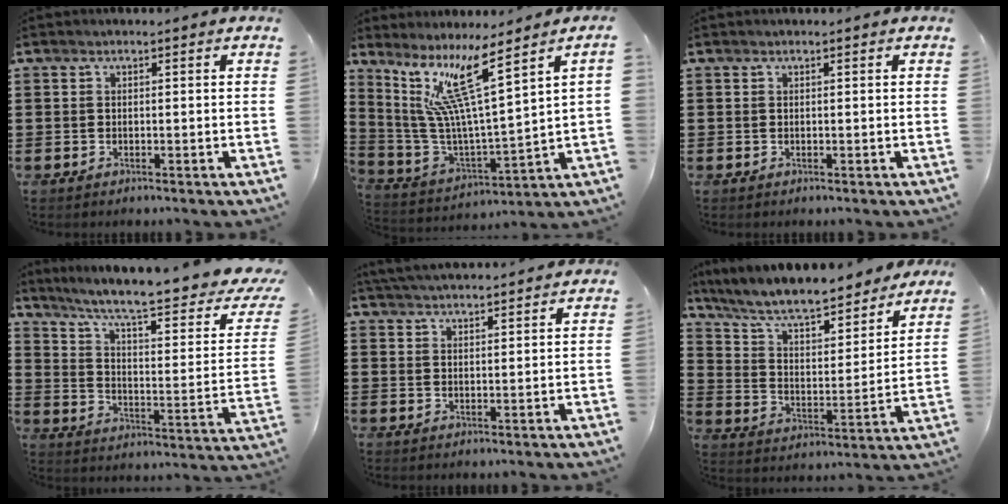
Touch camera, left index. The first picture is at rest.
{"total": 11.3, "force": [7.4, -0.1, 8.6], "torque": [-0.197, -0.052, 0.118]}
{"total": 0.0}
{"total": 9.9, "force": [6.9, 1.5, 7.0], "torque": [-0.133, -0.051, 0.105]}
{"total": 3.6, "force": [3.6, -0.2, 0.5], "torque": [-0.020, -0.009, 0.065]}
{"total": 8.4, "force": [7.7, 0.9, 3.1], "torque": [-0.095, -0.058, 0.130]}